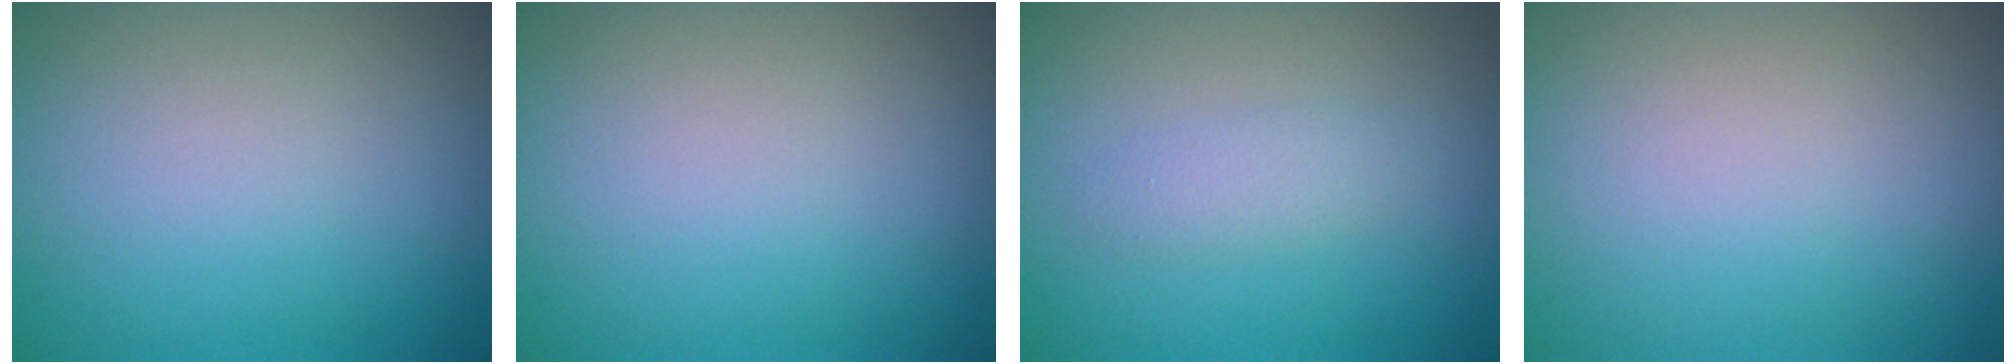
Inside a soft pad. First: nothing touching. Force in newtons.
{"total": 0.0}
{"total": 1.5, "press": 1.5, "slide": 0.0}
{"total": 0.0}